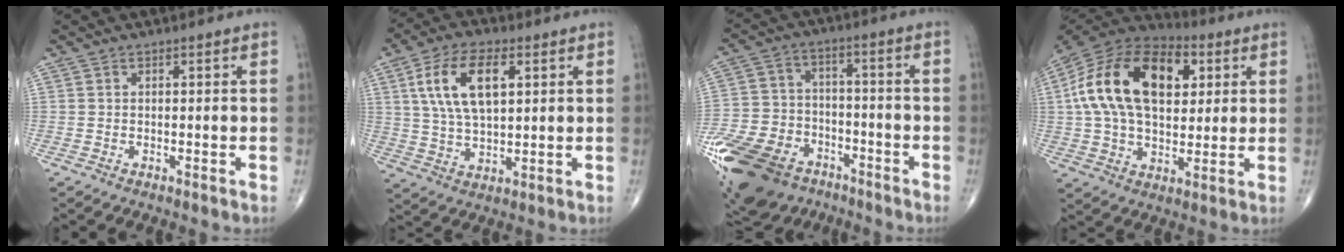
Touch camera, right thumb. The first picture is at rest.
{"total": 12.7, "force": [3.9, 6.2, 10.4], "torque": [-0.193, -0.001, 0.075]}
{"total": 24.2, "force": [-13.8, 15.8, 11.9], "torque": [-0.296, 0.041, -0.238]}
{"total": 24.0, "force": [5.7, 14.3, 18.4], "torque": [-0.326, 0.014, 0.089]}